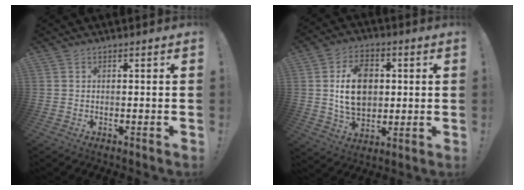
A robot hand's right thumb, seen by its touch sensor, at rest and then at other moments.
{"total": 14.9, "force": [1.8, 10.8, 10.1], "torque": [-0.153, 0.002, 0.035]}